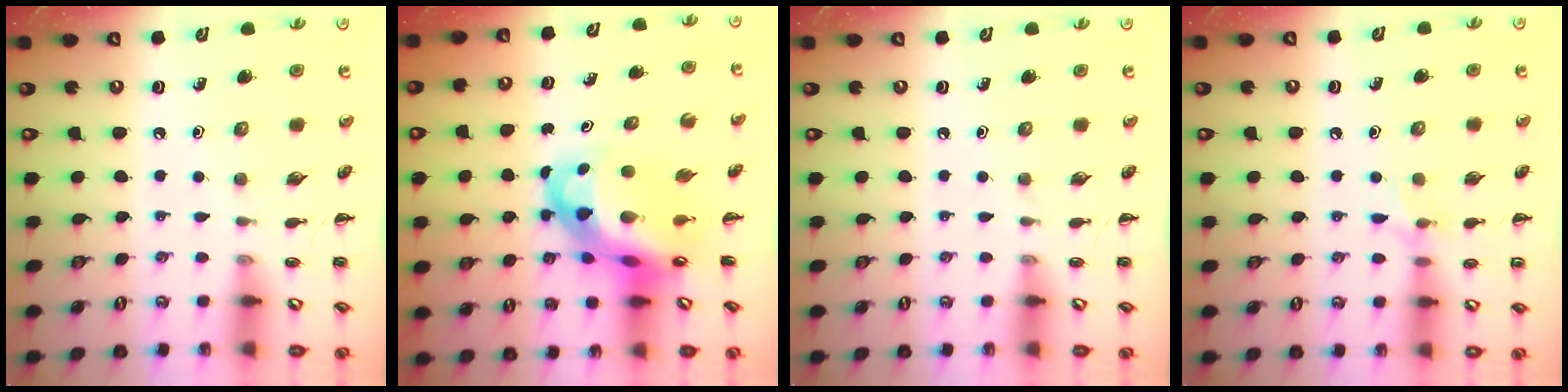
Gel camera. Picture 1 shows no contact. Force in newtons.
{"total": 7.8, "press": 7.5, "slide": 2.1}
{"total": 0.0}
{"total": 6.3, "press": 6.0, "slide": 1.8}